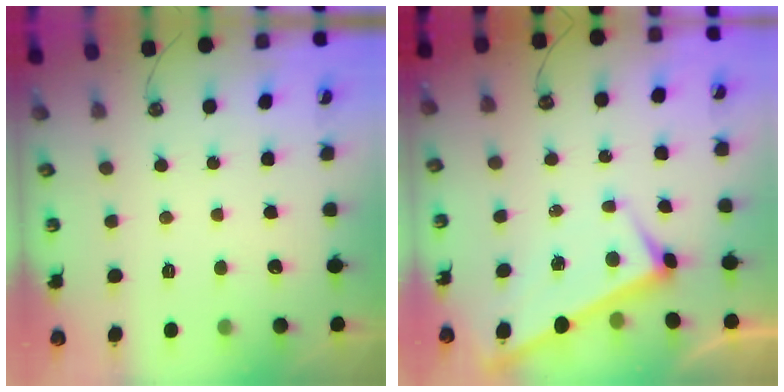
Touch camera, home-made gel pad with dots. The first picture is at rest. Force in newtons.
{"total": 3.3, "press": 3.3, "slide": 0.0}